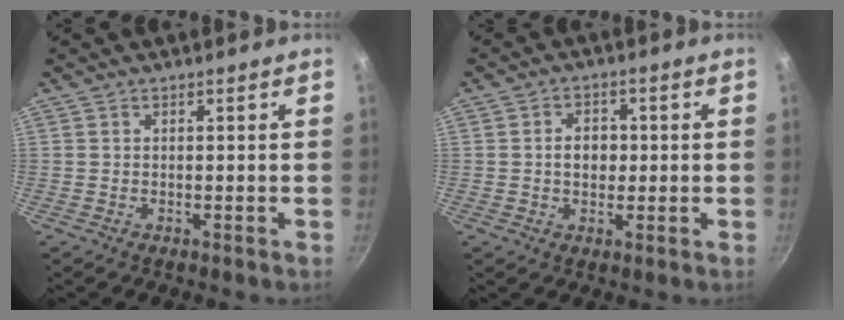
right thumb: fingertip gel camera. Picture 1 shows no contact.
{"total": 4.8, "force": [0.1, 3.8, 3.0], "torque": [-0.024, 0.009, 0.000]}